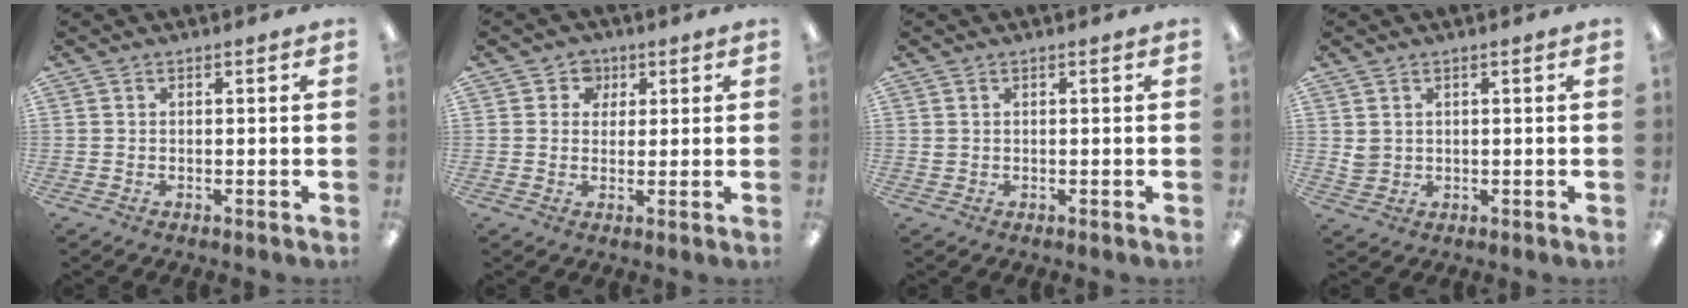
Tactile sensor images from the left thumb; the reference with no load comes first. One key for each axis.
{"total": 4.2, "fx": 1.6, "fy": 3.8, "fz": 0.5, "tx": -0.010, "ty": -0.001, "tz": 0.025}
{"total": 0.6, "fx": 0.2, "fy": 0.5, "fz": 0.1, "tx": -0.004, "ty": 0.000, "tz": 0.004}
{"total": 2.2, "fx": 0.9, "fy": 1.9, "fz": 0.6, "tx": -0.007, "ty": -0.005, "tz": 0.017}